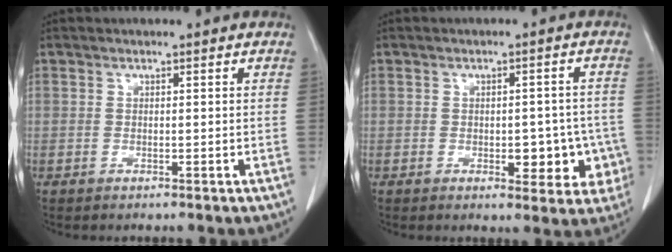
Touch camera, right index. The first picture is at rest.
{"total": 7.1, "force": [-1.8, 3.7, 5.8], "torque": [-0.048, 0.015, -0.013]}